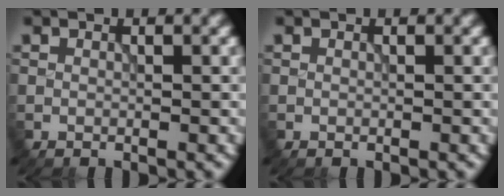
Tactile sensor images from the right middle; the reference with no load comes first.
{"total": 0.0}